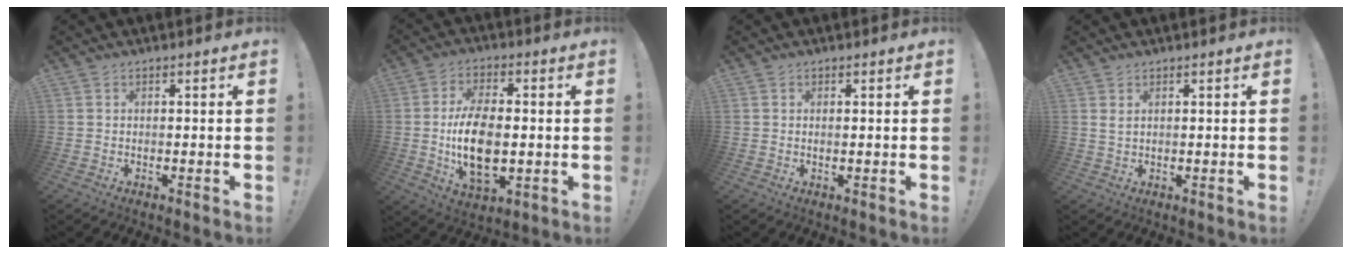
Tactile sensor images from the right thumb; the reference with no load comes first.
{"total": 14.3, "force": [-1.1, 7.9, 11.8], "torque": [-0.219, -0.005, -0.022]}
{"total": 0.7, "force": [0.3, 0.0, 0.6], "torque": [-0.003, -0.002, 0.002]}
{"total": 1.9, "force": [1.1, 0.7, 1.5], "torque": [-0.024, -0.002, 0.019]}